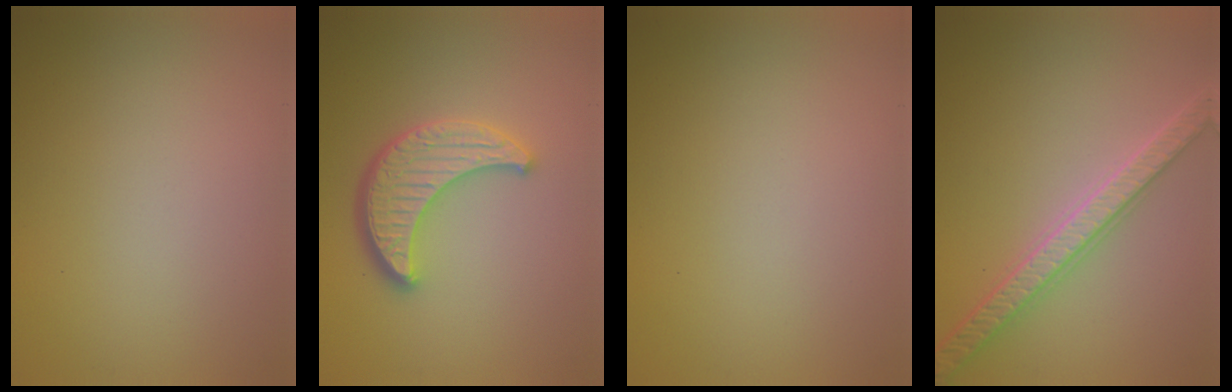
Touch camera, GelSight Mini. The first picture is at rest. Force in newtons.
{"total": 4.5, "press": 3.8, "slide": 2.4}
{"total": 0.0}
{"total": 4.0, "press": 3.9, "slide": 0.9}